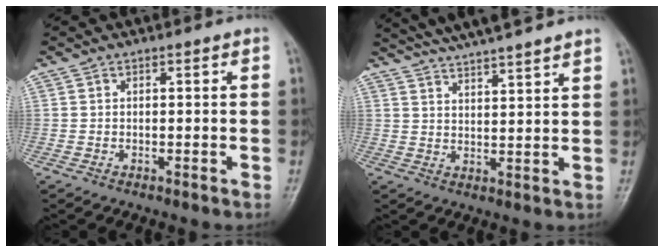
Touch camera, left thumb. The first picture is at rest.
{"total": 12.4, "force": [11.0, 0.8, 5.8], "torque": [-0.085, -0.016, 0.168]}